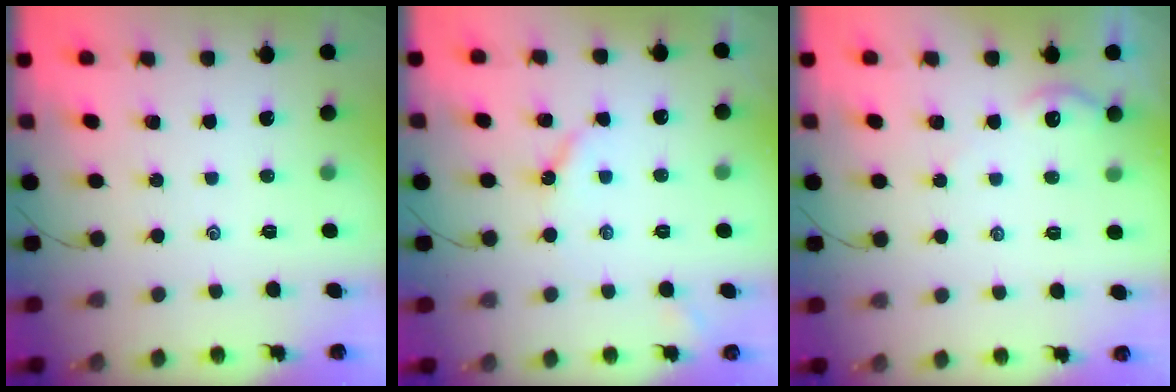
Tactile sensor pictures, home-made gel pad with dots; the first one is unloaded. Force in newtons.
{"total": 4.0, "press": 3.9, "slide": 0.5}
{"total": 2.8, "press": 2.8, "slide": 0.3}